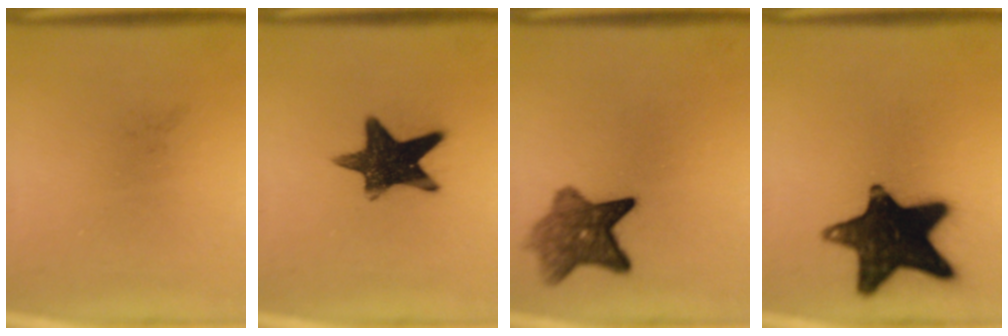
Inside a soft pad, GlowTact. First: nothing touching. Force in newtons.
{"total": 13.3}
{"total": 7.0}
{"total": 17.7}